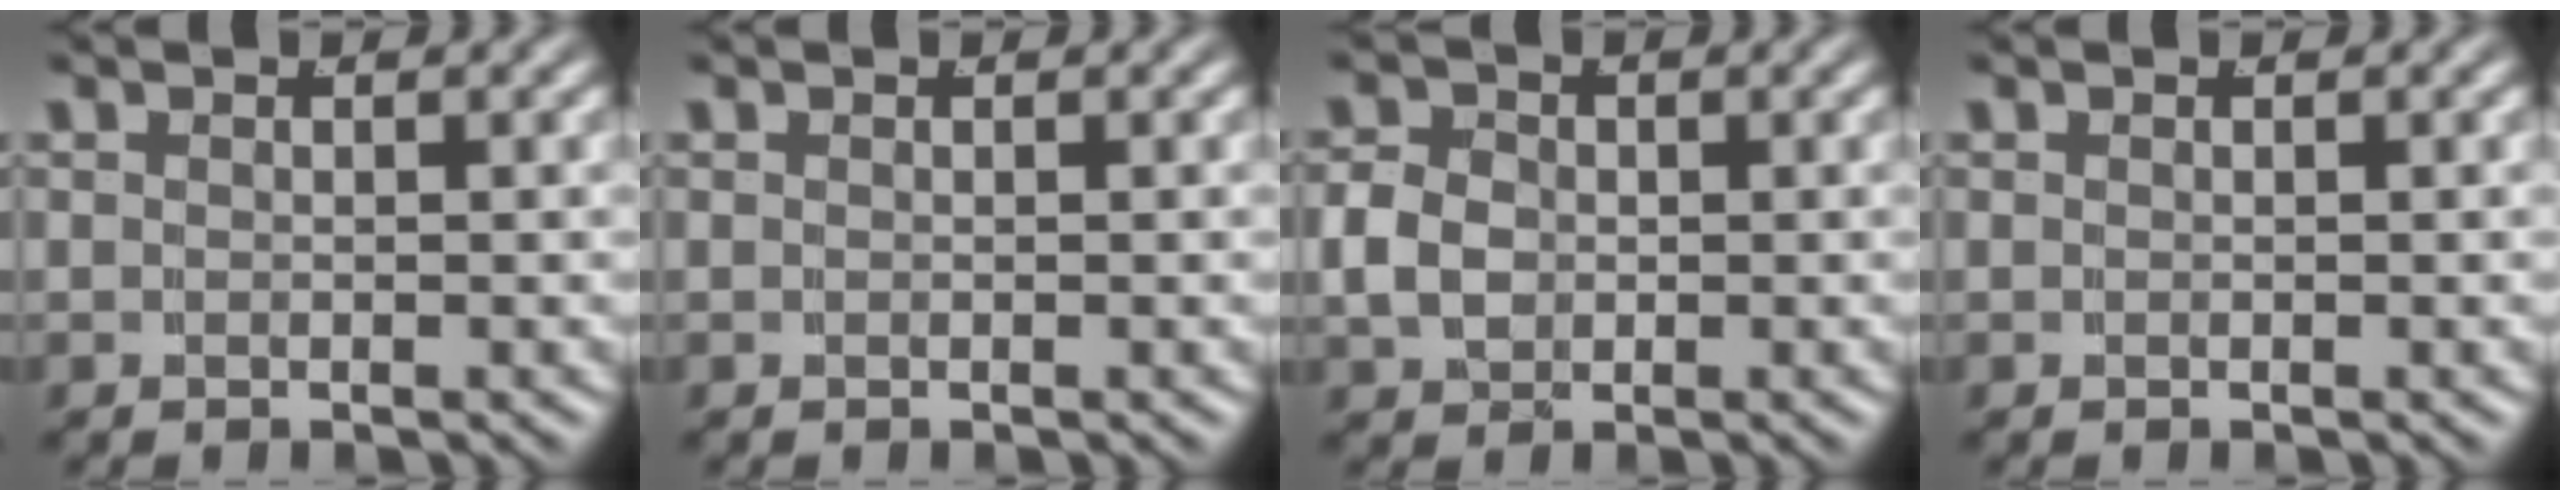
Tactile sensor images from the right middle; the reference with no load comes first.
{"total": 0.0}
{"total": 3.0, "force": [-0.3, 2.5, 1.6], "torque": [-0.041, -0.010, 0.004]}
{"total": 0.0}